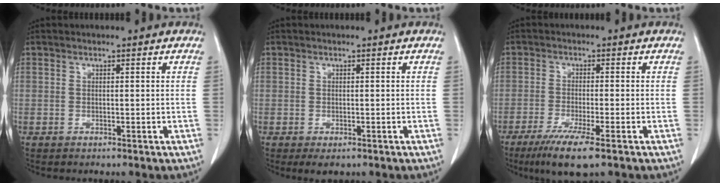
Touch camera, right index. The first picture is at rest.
{"total": 1.8, "force": [-0.9, 1.2, 1.0], "torque": [-0.008, 0.000, -0.006]}
{"total": 7.3, "force": [-4.6, 0.3, 5.7], "torque": [-0.100, -0.020, -0.076]}